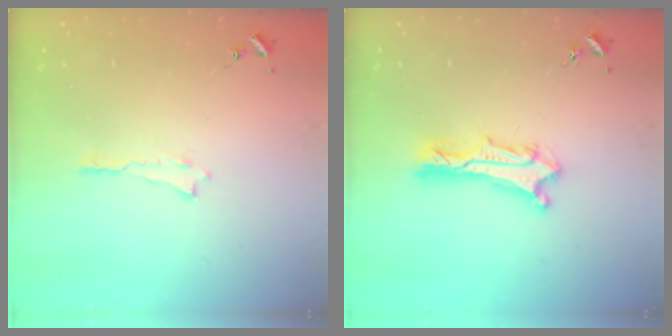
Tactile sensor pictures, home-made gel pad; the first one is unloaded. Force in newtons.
{"total": 4.7, "press": 4.6, "slide": 0.3}